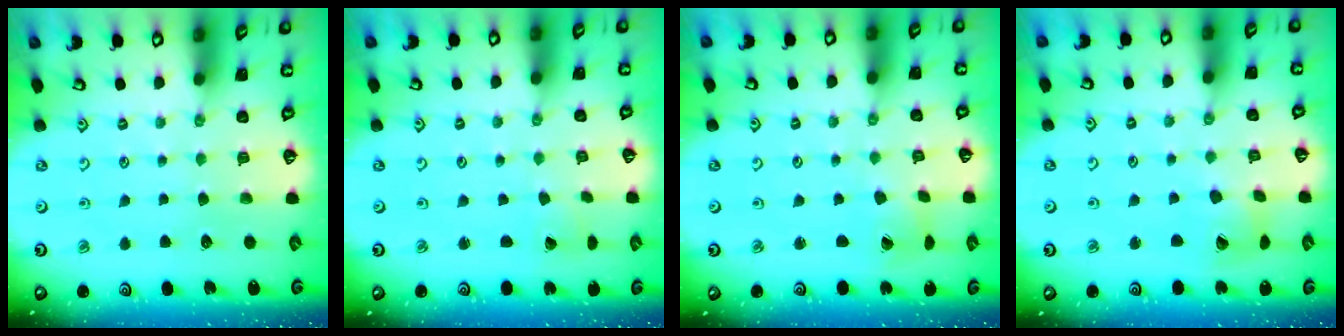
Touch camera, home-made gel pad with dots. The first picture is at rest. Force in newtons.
{"total": 2.1, "press": 2.1, "slide": 0.1}
{"total": 2.0, "press": 2.0, "slide": 0.3}
{"total": 9.7, "press": 9.6, "slide": 1.3}